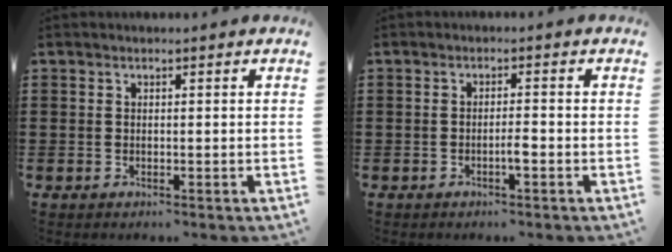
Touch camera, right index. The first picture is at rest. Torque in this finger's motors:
{"motor_torque": [0.80, 0.49, 0.05, 0.03]}